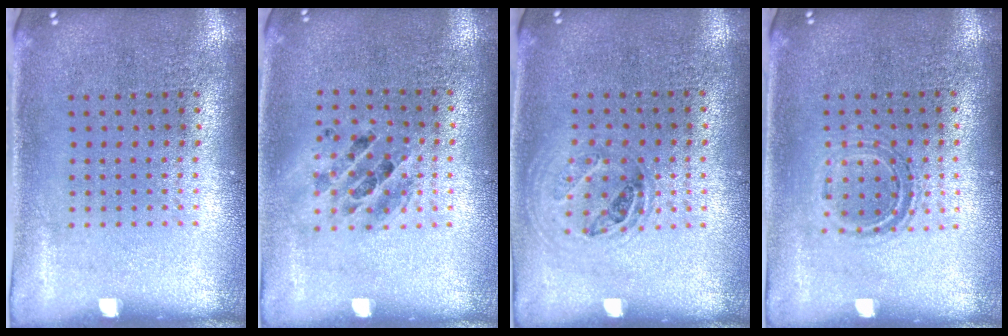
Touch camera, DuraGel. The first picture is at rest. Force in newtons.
{"total": 1.3, "press": 1.2, "slide": 0.5}
{"total": 1.0, "press": 0.9, "slide": 0.4}
{"total": 1.1, "press": 0.9, "slide": 0.6}